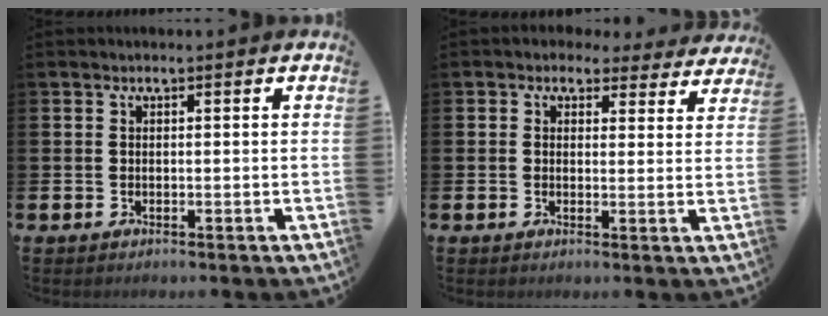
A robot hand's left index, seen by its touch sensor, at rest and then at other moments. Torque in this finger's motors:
{"motor_torque": [1.13, -1.01, 0.48, 0.03]}